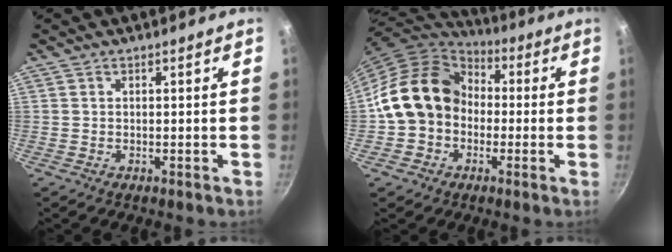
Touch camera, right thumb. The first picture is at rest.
{"total": 16.0, "force": [-0.6, 13.2, 8.9], "torque": [-0.122, 0.045, -0.022]}